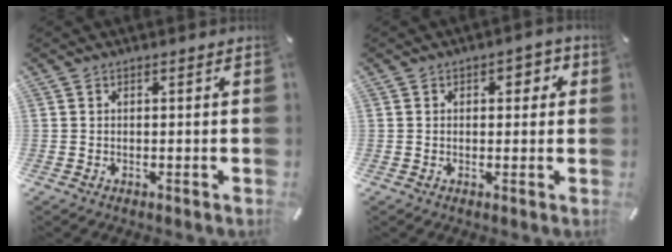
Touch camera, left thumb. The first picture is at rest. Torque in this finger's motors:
{"motor_torque": [0.76, 0.67, 0.21, -0.28, 0.02]}